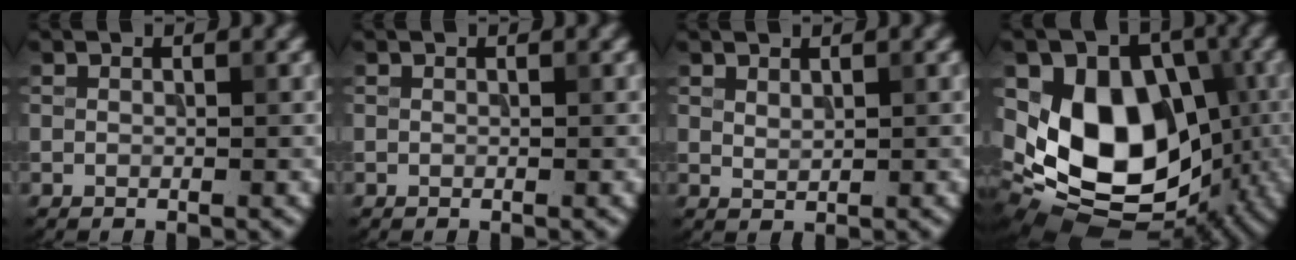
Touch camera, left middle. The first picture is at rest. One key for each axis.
{"total": 0.0}
{"total": 0.8, "fx": 0.7, "fy": 0.2, "fz": 0.4, "tx": -0.011, "ty": 0.000, "tz": 0.019}
{"total": 13.2, "fx": -0.5, "fy": 9.8, "fz": 8.9, "tx": -0.143, "ty": -0.015, "tz": -0.009}